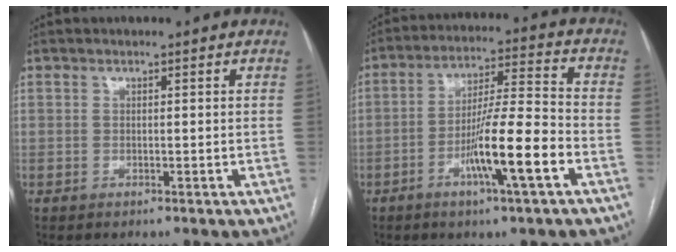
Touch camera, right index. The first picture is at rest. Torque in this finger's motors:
{"motor_torque": [1.64, -0.50, 0.90, 0.20]}